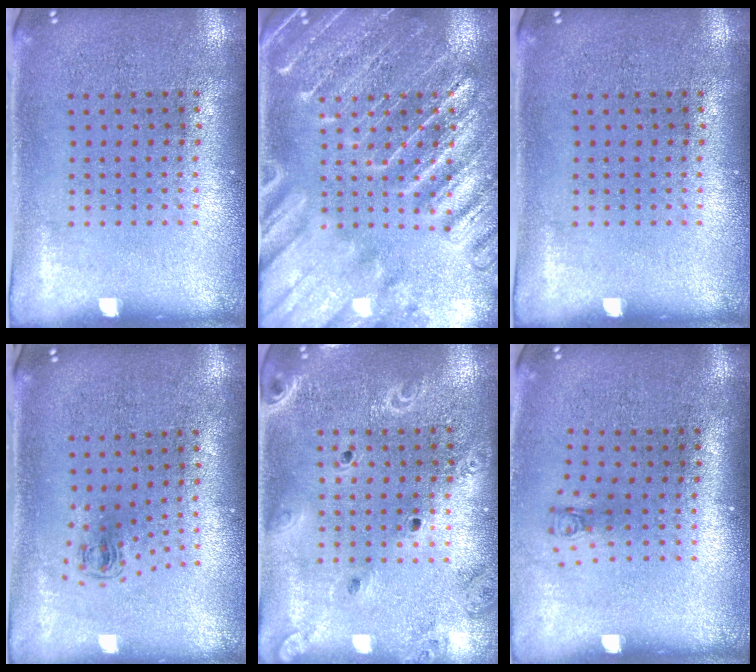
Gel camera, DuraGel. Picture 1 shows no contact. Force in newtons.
{"total": 3.6, "press": 3.6, "slide": 0.7}
{"total": 0.0}
{"total": 0.6, "press": 0.3, "slide": 0.5}
{"total": 2.0, "press": 1.9, "slide": 0.7}
{"total": 0.8, "press": 0.3, "slide": 0.7}